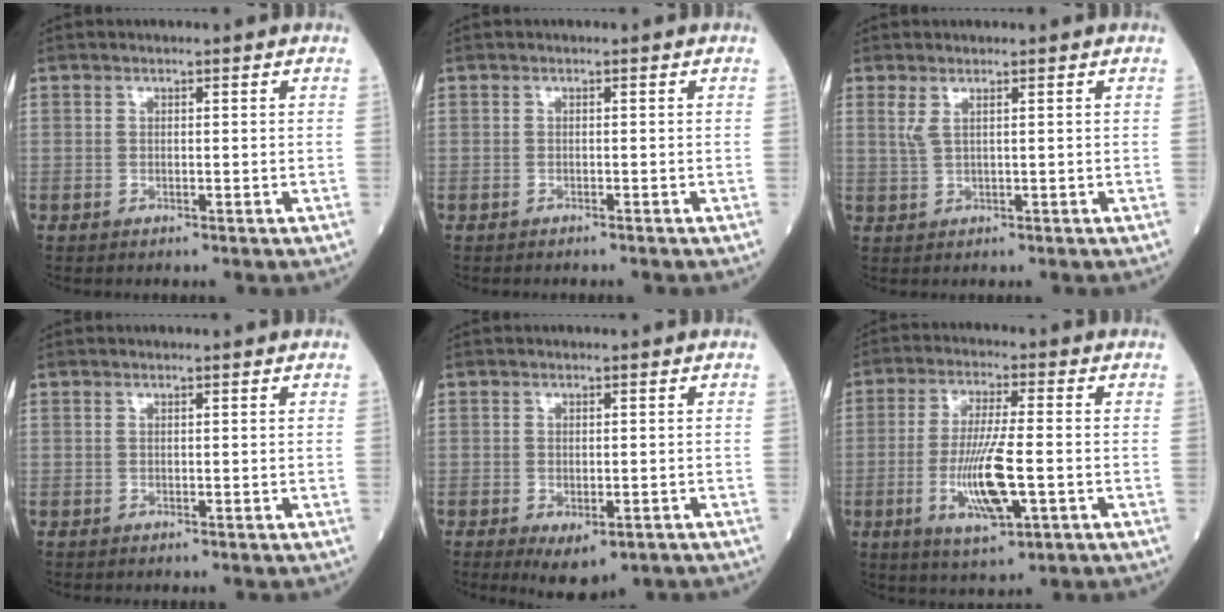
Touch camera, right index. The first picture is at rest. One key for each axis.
{"total": 1.0, "fx": -0.9, "fy": -0.1, "fz": 0.4, "tx": -0.006, "ty": 0.001, "tz": -0.009}
{"total": 1.6, "fx": 0.8, "fy": 0.1, "fz": 1.3, "tx": -0.040, "ty": 0.004, "tz": 0.021}
{"total": 0.0}
{"total": 4.6, "fx": -2.5, "fy": 1.9, "fz": 3.3, "tx": -0.047, "ty": -0.008, "tz": -0.027}
{"total": 10.0, "fx": -2.6, "fy": 1.3, "fz": 9.6, "tx": -0.190, "ty": -0.012, "tz": -0.044}